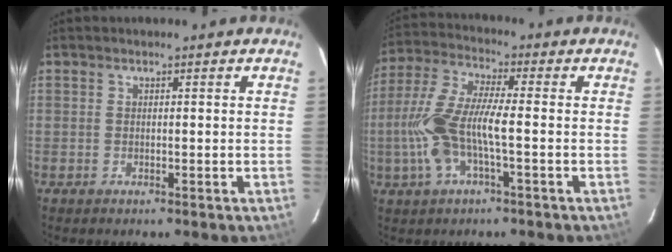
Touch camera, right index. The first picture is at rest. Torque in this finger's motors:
{"motor_torque": [0.49, -0.18, 0.62, 0.21]}